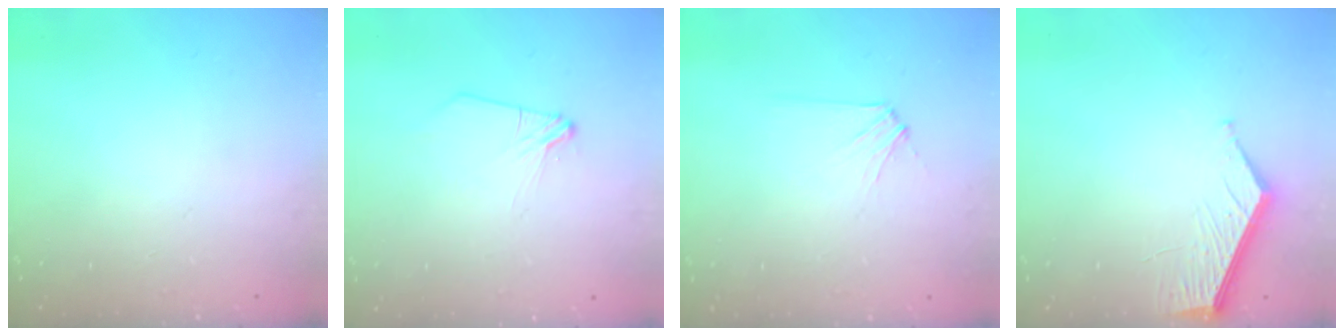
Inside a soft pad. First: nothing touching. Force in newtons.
{"total": 2.0, "press": 2.0, "slide": 0.4}
{"total": 3.3, "press": 3.3, "slide": 0.5}
{"total": 5.7, "press": 5.7, "slide": 0.1}